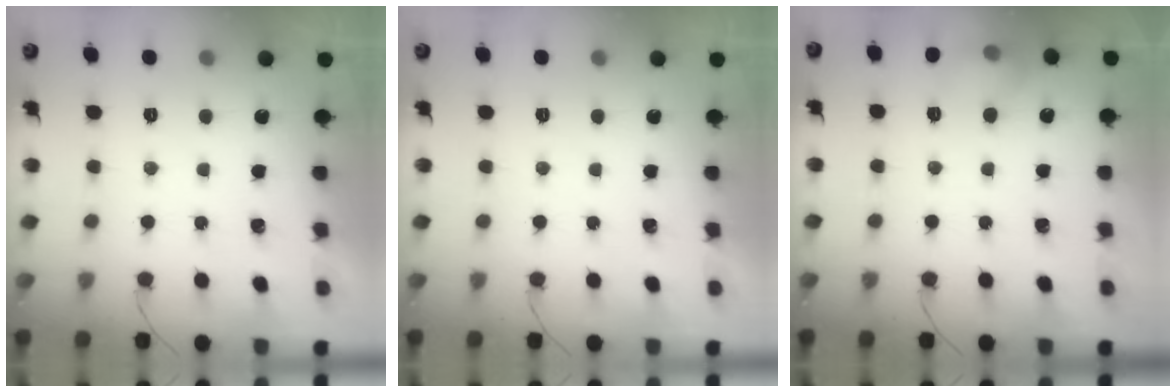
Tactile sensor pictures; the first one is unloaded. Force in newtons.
{"total": 0.0}
{"total": 8.5, "press": 8.4, "slide": 1.4}